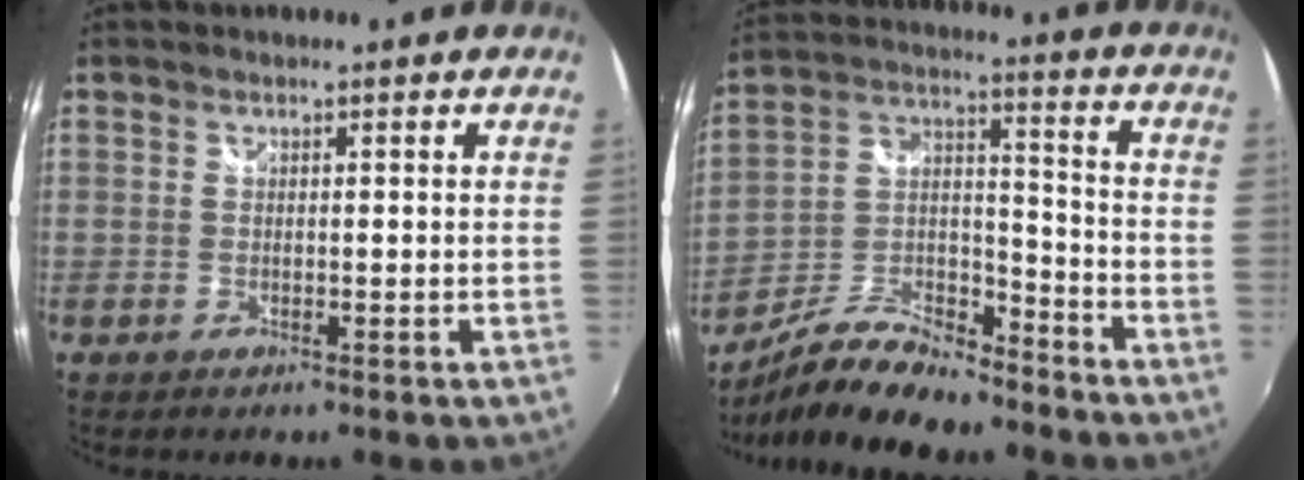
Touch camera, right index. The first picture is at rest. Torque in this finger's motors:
{"motor_torque": [0.03, -0.31, 0.13, 0.04]}